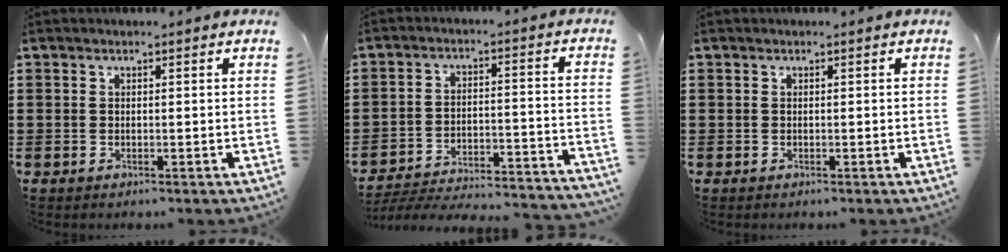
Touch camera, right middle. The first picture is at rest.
{"total": 4.5, "force": [-4.3, 0.1, 1.3], "torque": [-0.032, -0.009, -0.093]}
{"total": 0.0}